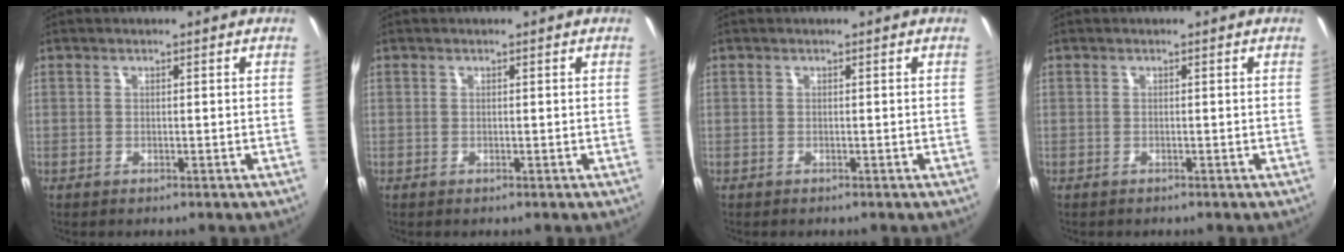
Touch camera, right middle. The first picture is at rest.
{"total": 0.0}
{"total": 0.0}
{"total": 0.0}